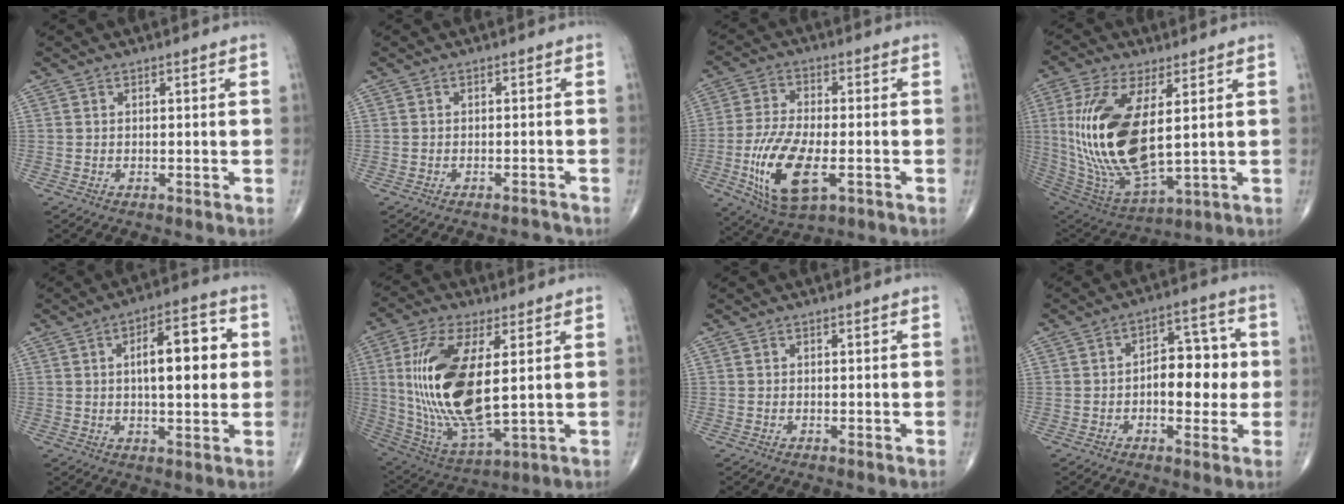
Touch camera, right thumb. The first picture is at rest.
{"total": 1.4, "force": [-1.4, 0.2, 0.0], "torque": [-0.003, 0.009, -0.017]}
{"total": 14.4, "force": [-4.2, 6.4, 12.2], "torque": [-0.245, 0.003, -0.068]}
{"total": 22.3, "force": [3.0, 9.6, 20.0], "torque": [-0.422, -0.030, 0.068]}
{"total": 12.1, "force": [1.8, 4.8, 10.9], "torque": [-0.139, 0.011, 0.022]}
{"total": 21.3, "force": [2.6, 8.6, 19.3], "torque": [-0.399, -0.022, 0.058]}
{"total": 0.0}
{"total": 10.1, "force": [-0.5, 5.9, 8.2], "torque": [-0.077, 0.027, -0.011]}